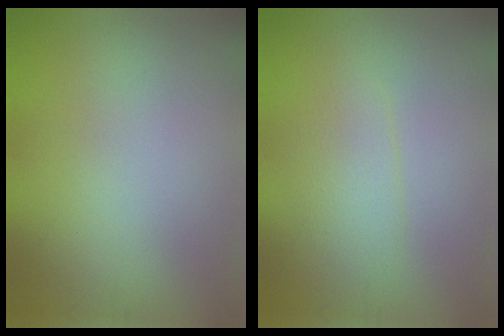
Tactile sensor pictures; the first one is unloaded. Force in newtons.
{"total": 1.8, "press": 1.8, "slide": 0.2}